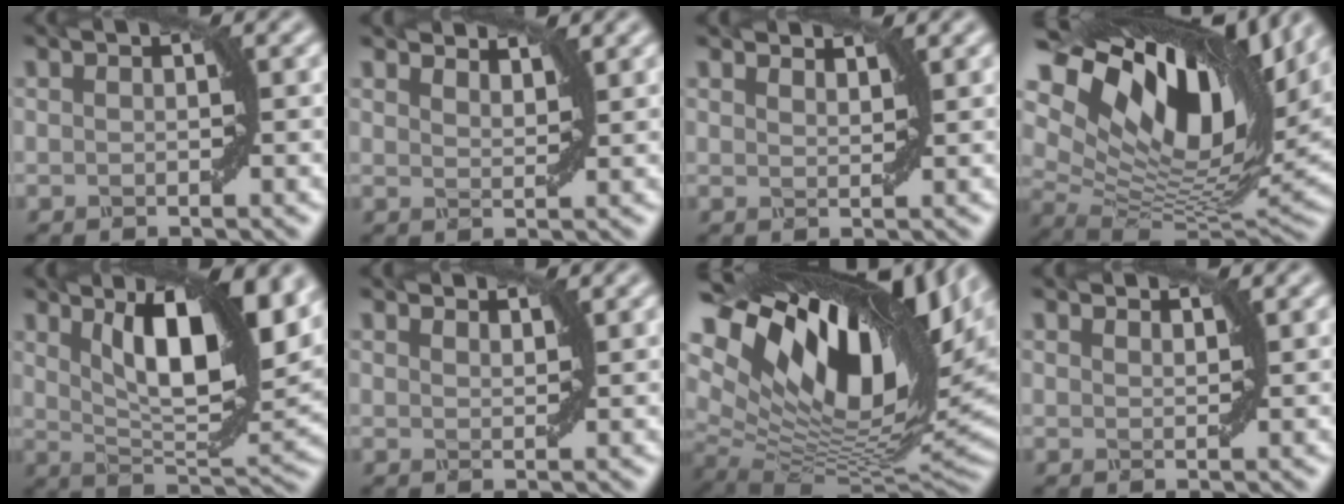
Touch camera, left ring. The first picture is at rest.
{"total": 2.6, "force": [2.6, 0.2, 0.3], "torque": [-0.007, 0.003, 0.039]}
{"total": 1.9, "force": [1.9, 0.1, 0.0], "torque": [0.001, 0.004, 0.030]}
{"total": 15.8, "force": [7.8, 7.7, 11.4], "torque": [-0.215, 0.027, 0.146]}
{"total": 10.4, "force": [4.1, 3.2, 9.0], "torque": [-0.141, 0.004, 0.080]}
{"total": 1.5, "force": [1.5, 0.0, 0.0], "torque": [0.003, 0.004, 0.025]}
{"total": 17.8, "force": [6.8, 8.0, 14.4], "torque": [-0.257, 0.020, 0.137]}
{"total": 1.2, "force": [1.2, 0.0, -0.1], "torque": [0.003, 0.004, 0.021]}